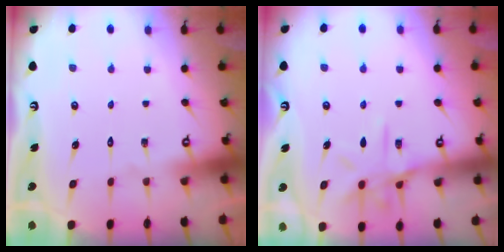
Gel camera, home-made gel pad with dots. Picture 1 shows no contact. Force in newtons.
{"total": 11.5, "press": 11.4, "slide": 0.9}